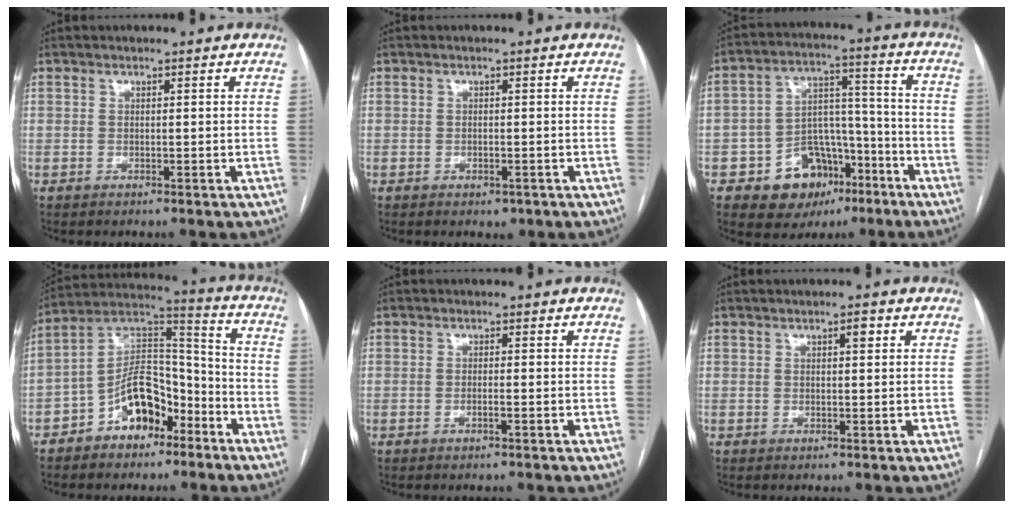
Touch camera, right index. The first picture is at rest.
{"total": 1.4, "force": [-0.8, 0.8, 0.8], "torque": [-0.010, 0.000, -0.003]}
{"total": 12.4, "force": [-6.7, 8.7, 5.8], "torque": [-0.077, 0.040, -0.095]}
{"total": 11.8, "force": [-6.5, 6.6, 7.3], "torque": [-0.138, 0.034, -0.111]}
{"total": 0.8, "force": [-0.5, -0.3, 0.6], "torque": [-0.013, 0.002, -0.009]}
{"total": 1.4, "force": [0.6, 0.3, 1.2], "torque": [-0.018, 0.002, 0.007]}